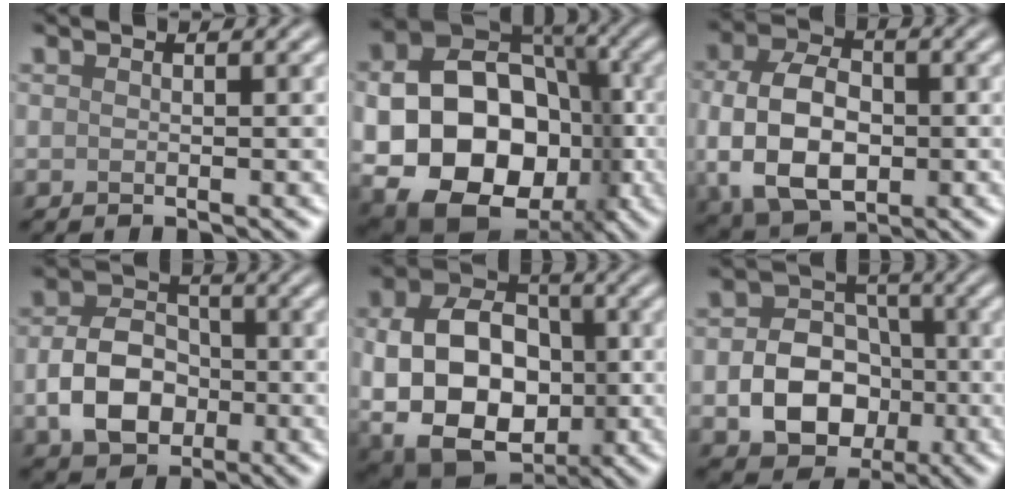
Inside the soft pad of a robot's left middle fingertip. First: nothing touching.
{"total": 17.9, "force": [-3.0, 14.1, 10.7], "torque": [-0.159, -0.037, -0.045]}
{"total": 8.8, "force": [-1.1, 5.8, 6.5], "torque": [-0.137, -0.006, -0.025]}
{"total": 6.2, "force": [-1.6, 4.5, 3.9], "torque": [-0.073, 0.002, -0.033]}
{"total": 12.7, "force": [-1.1, 9.0, 8.9], "torque": [-0.155, -0.015, -0.017]}
{"total": 7.2, "force": [-1.9, 5.6, 4.1], "torque": [-0.064, -0.007, -0.029]}